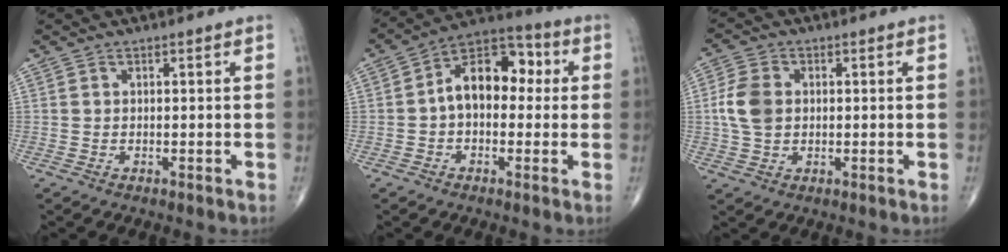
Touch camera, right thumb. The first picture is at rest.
{"total": 12.6, "force": [0.9, 8.1, 9.6], "torque": [-0.120, 0.041, -0.001]}
{"total": 6.7, "force": [0.5, 4.8, 4.6], "torque": [-0.093, 0.006, 0.008]}